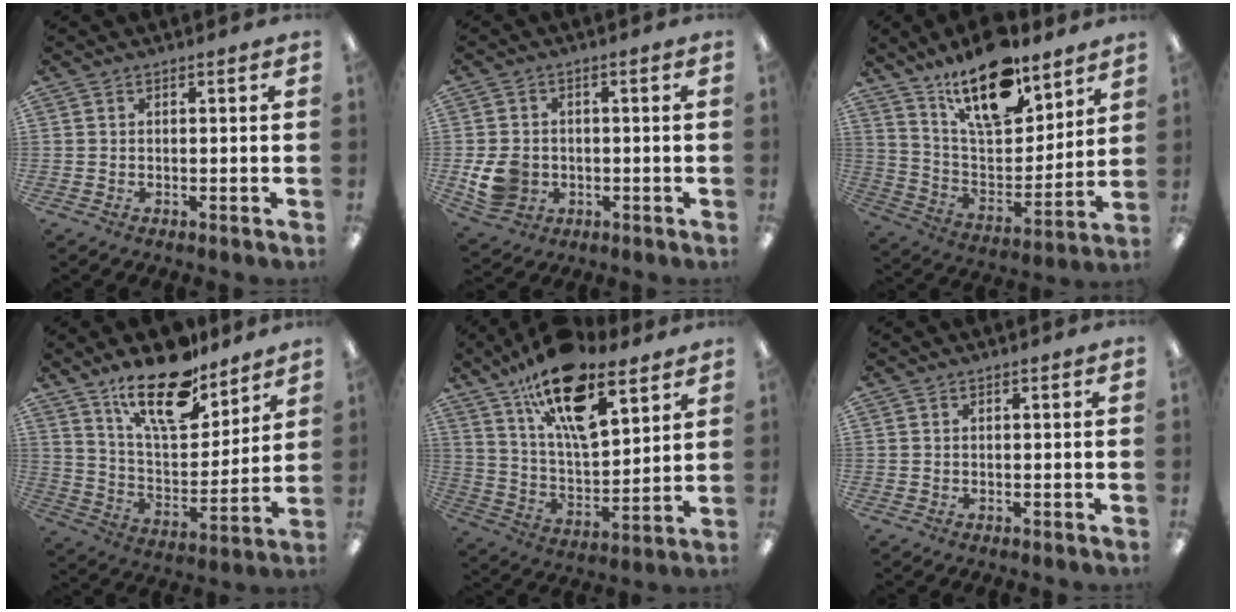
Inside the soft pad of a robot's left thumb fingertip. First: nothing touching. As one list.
[{"total": 7.6, "force": [-1.2, 6.5, 3.7], "torque": [-0.076, 0.010, -0.020]}, {"total": 20.2, "force": [14.4, 8.3, 11.5], "torque": [-0.190, -0.090, 0.250]}, {"total": 19.7, "force": [14.5, 7.7, 10.9], "torque": [-0.185, -0.083, 0.248]}, {"total": 21.2, "force": [13.7, 8.7, 13.7], "torque": [-0.230, -0.073, 0.236]}, {"total": 0.0}]